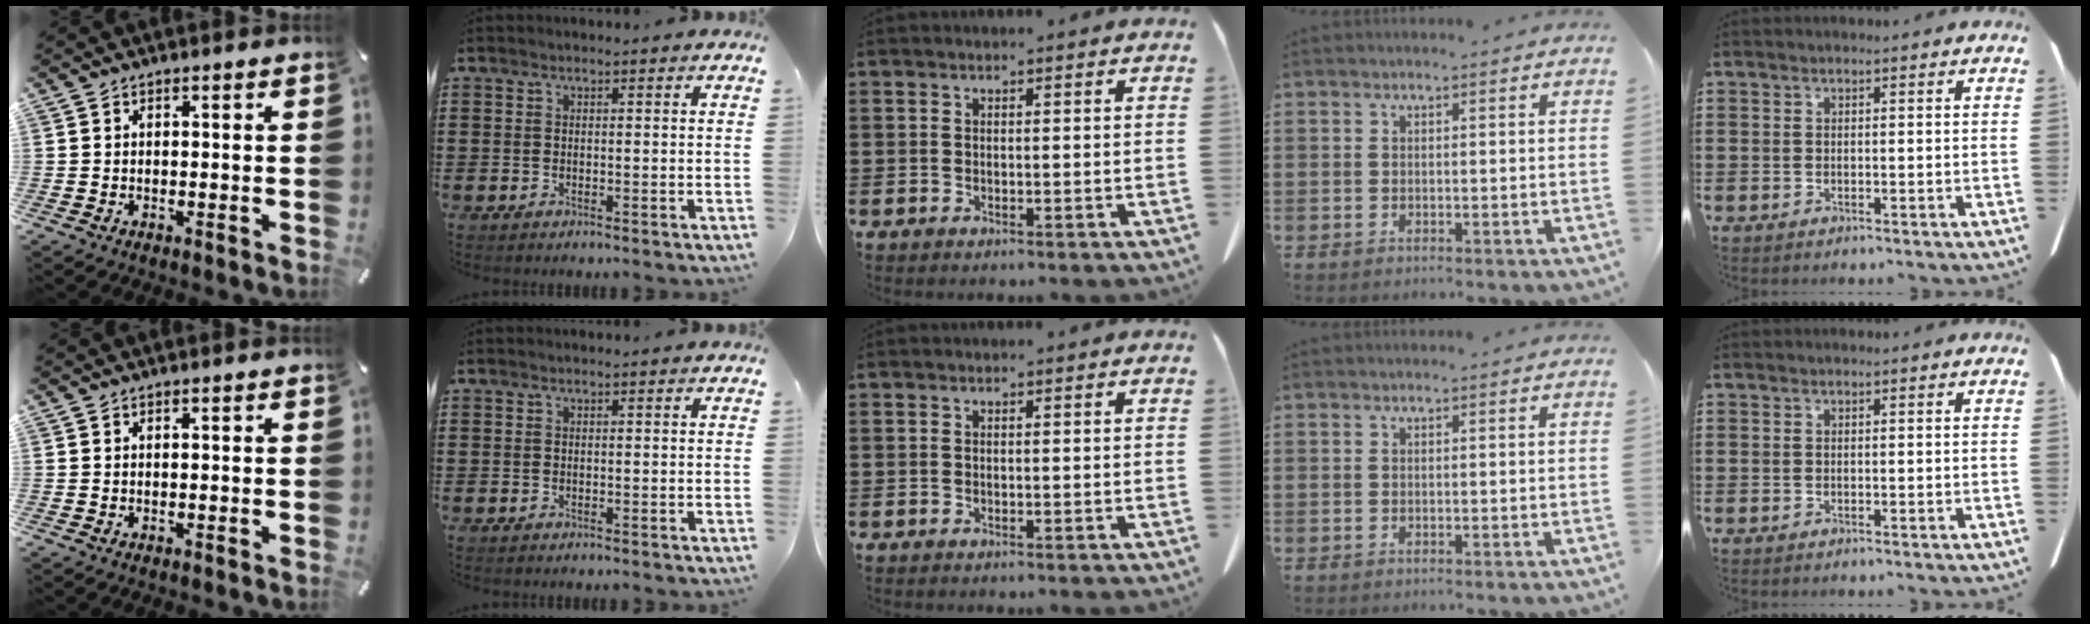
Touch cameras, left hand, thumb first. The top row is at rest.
{}